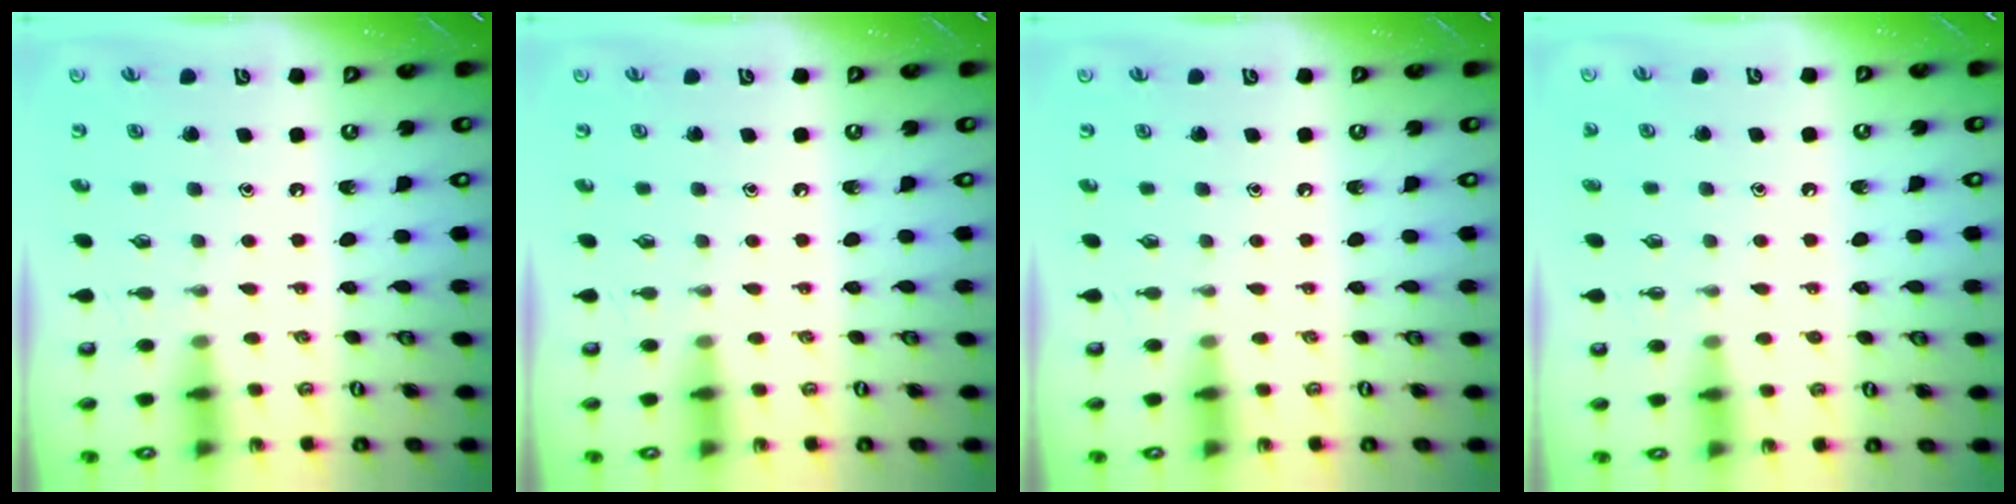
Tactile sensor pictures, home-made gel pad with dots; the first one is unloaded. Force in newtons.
{"total": 0.0}
{"total": 0.0}
{"total": 0.9, "press": 0.9, "slide": 0.0}